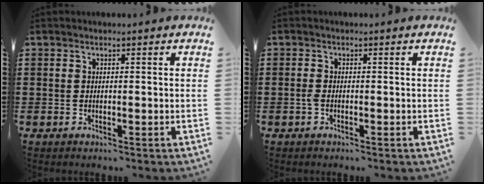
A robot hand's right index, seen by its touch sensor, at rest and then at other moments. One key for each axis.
{"total": 1.1, "fx": -0.4, "fy": 0.4, "fz": 0.9, "tx": -0.026, "ty": -0.006, "tz": -0.009}